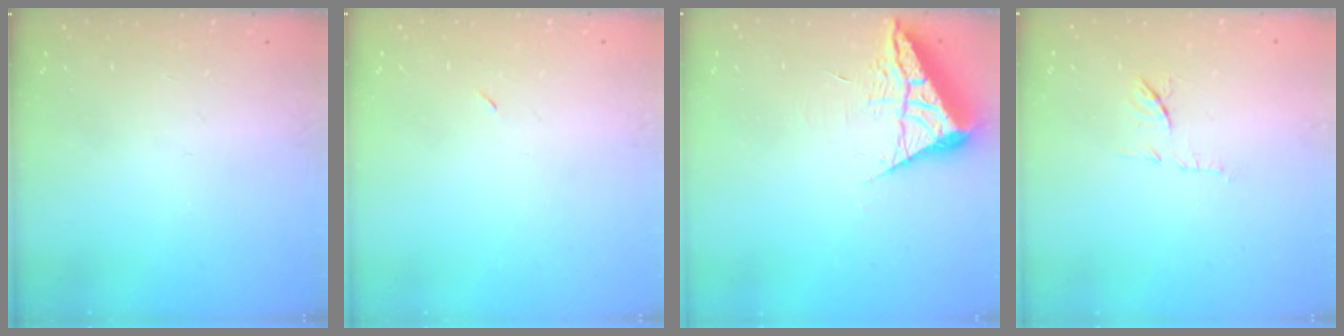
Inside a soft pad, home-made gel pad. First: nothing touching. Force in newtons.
{"total": 2.3, "press": 2.0, "slide": 1.2}
{"total": 7.3, "press": 7.3, "slide": 0.5}
{"total": 7.1, "press": 7.1, "slide": 1.0}